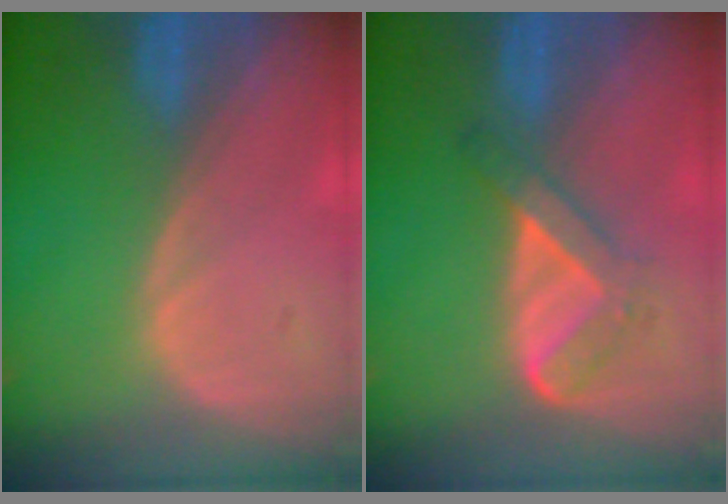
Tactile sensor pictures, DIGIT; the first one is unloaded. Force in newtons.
{"total": 5.7, "press": 4.8, "slide": 3.1}